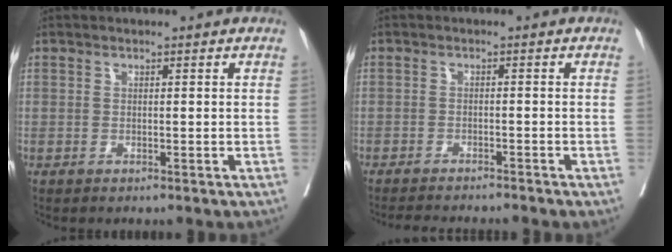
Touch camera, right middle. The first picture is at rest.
{"total": 7.4, "force": [-7.0, 0.9, 2.1], "torque": [-0.024, -0.006, -0.099]}